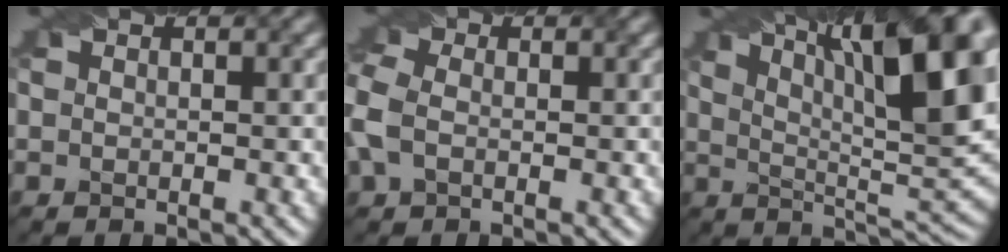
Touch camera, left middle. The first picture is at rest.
{"total": 4.0, "force": [-0.5, 2.9, 2.7], "torque": [-0.075, 0.006, -0.022]}
{"total": 15.5, "force": [7.1, 4.8, 12.9], "torque": [-0.178, 0.019, 0.113]}